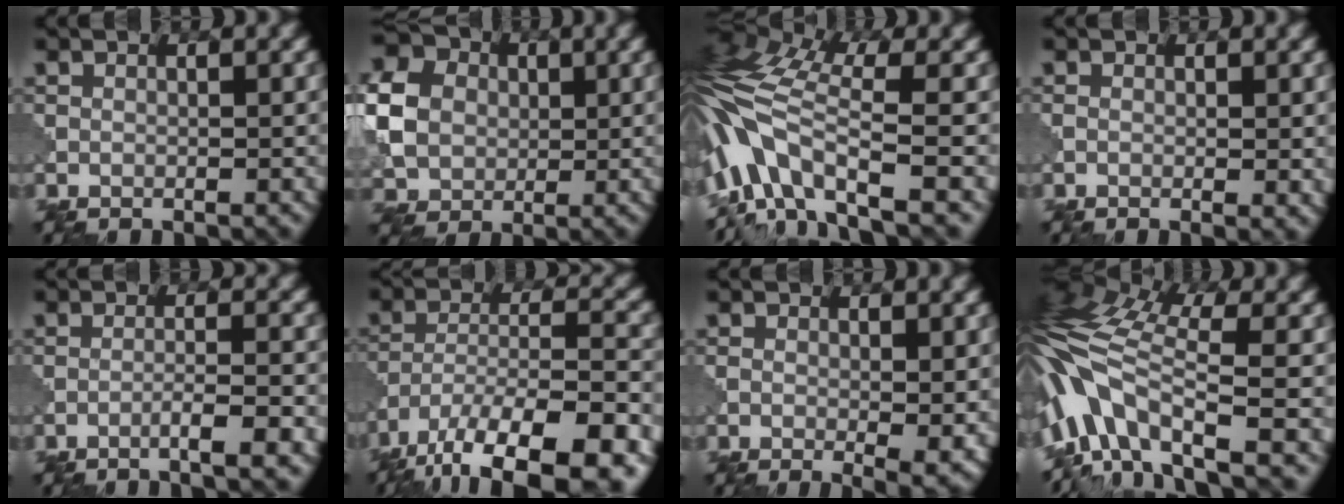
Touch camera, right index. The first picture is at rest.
{"total": 6.0, "force": [0.4, 5.4, 2.6], "torque": [-0.092, 0.009, 0.008]}
{"total": 8.8, "force": [-3.1, 3.3, 7.5], "torque": [-0.155, 0.019, -0.070]}
{"total": 2.0, "force": [-0.1, 0.7, 1.9], "torque": [-0.025, 0.002, 0.002]}
{"total": 2.9, "force": [-2.1, 0.0, 1.9], "torque": [-0.024, 0.012, -0.047]}
{"total": 13.5, "force": [-9.9, 4.3, 8.2], "torque": [-0.168, -0.016, -0.155]}
{"total": 4.2, "force": [-0.7, 1.3, 4.0], "torque": [-0.060, -0.015, 0.001]}
{"total": 9.5, "force": [-2.7, 4.0, 8.2], "torque": [-0.173, 0.019, -0.057]}